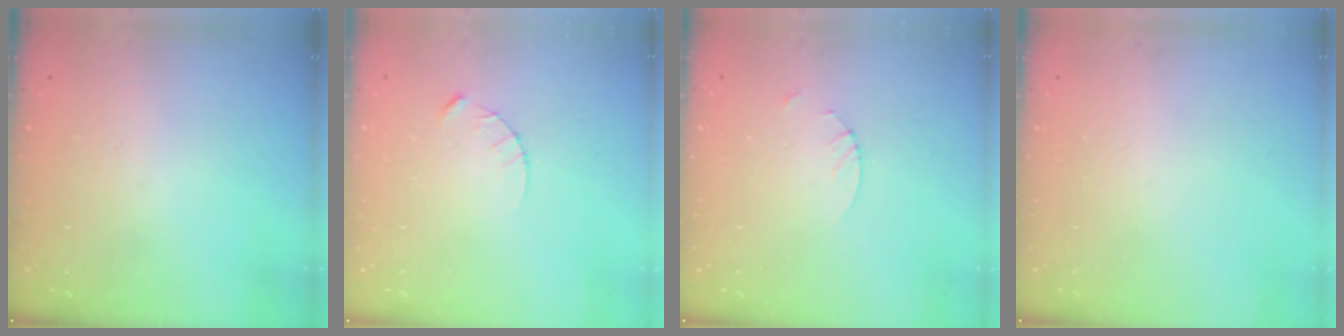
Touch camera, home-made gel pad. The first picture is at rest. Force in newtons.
{"total": 2.5, "press": 2.5, "slide": 0.3}
{"total": 1.8, "press": 1.8, "slide": 0.2}
{"total": 0.0}